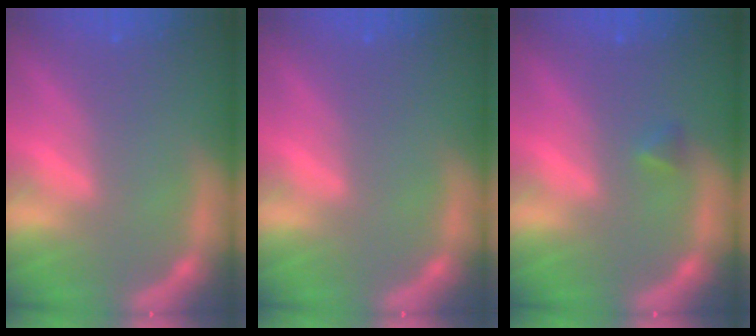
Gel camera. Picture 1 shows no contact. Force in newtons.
{"total": 0.0}
{"total": 0.9}